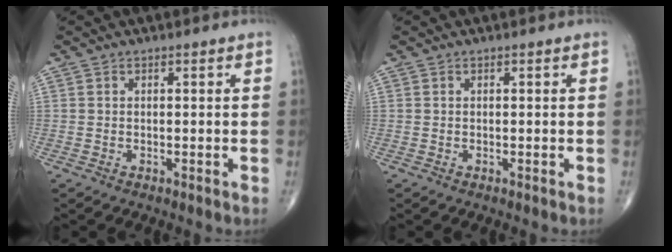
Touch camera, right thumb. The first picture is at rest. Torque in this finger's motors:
{"motor_torque": [-0.10, 0.08, -0.03, 0.07, 0.00]}